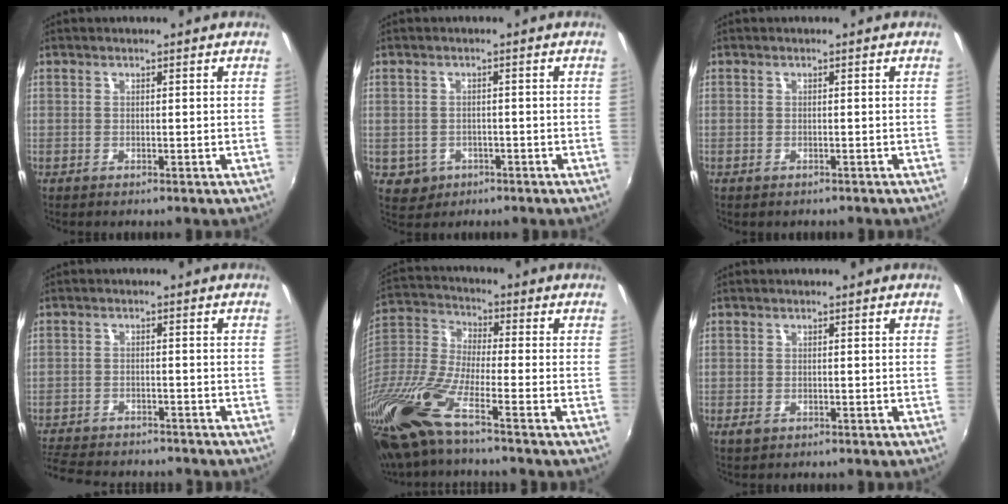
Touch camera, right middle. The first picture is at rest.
{"total": 4.2, "force": [-1.3, 3.8, 1.1], "torque": [-0.032, 0.002, -0.011]}
{"total": 0.8, "force": [-0.6, 0.5, 0.2], "torque": [-0.008, -0.003, -0.008]}
{"total": 11.9, "force": [-10.5, 3.7, 4.2], "torque": [-0.114, -0.014, -0.166]}
{"total": 16.1, "force": [-10.0, 2.4, 12.4], "torque": [-0.269, -0.034, -0.209]}
{"total": 1.4, "force": [-0.7, 1.0, 0.7], "torque": [-0.012, -0.001, -0.012]}